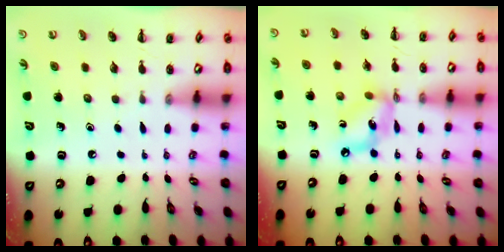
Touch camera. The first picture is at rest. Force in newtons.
{"total": 7.7, "press": 7.5, "slide": 1.9}